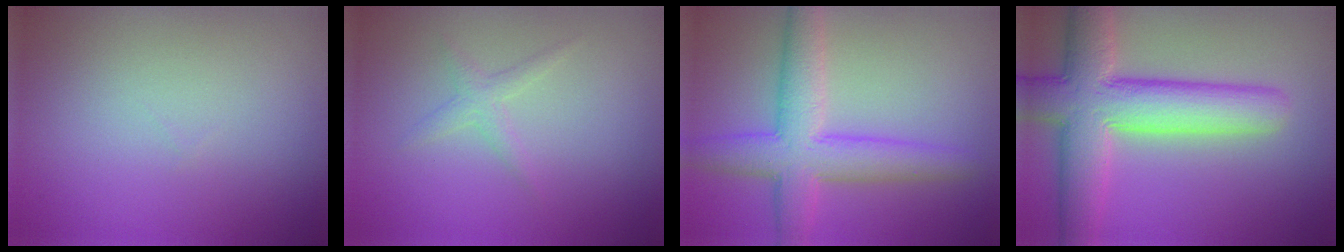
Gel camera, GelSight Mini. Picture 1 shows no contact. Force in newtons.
{"total": 1.3, "press": 1.3, "slide": 0.0}
{"total": 6.3, "press": 6.3, "slide": 0.1}
{"total": 8.9, "press": 8.9, "slide": 0.5}